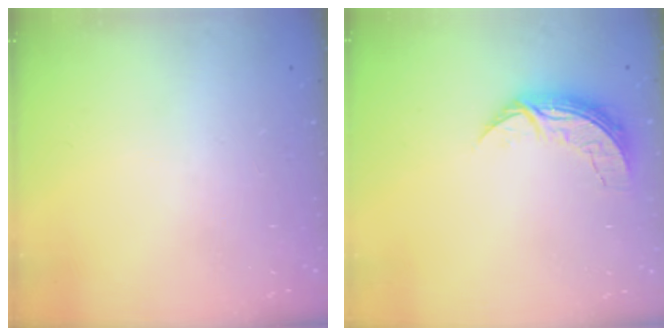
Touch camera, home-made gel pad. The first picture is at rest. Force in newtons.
{"total": 7.2, "press": 7.1, "slide": 0.5}